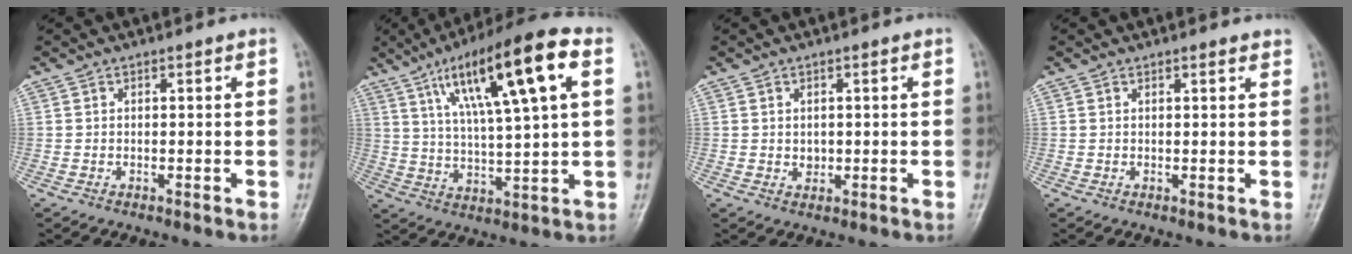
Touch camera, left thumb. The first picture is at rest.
{"total": 19.8, "force": [7.9, 4.0, 17.7], "torque": [-0.288, 0.004, 0.132]}
{"total": 1.5, "force": [0.2, 1.2, 0.8], "torque": [-0.008, -0.001, 0.007]}
{"total": 1.4, "force": [1.0, 0.4, 0.9], "torque": [-0.011, -0.002, 0.012]}